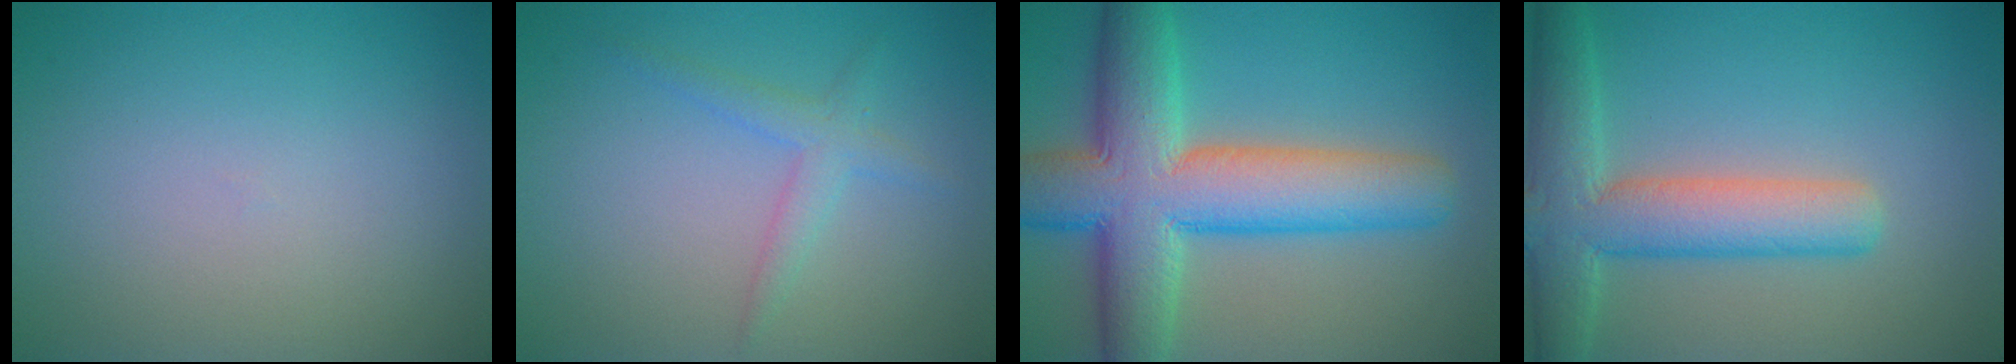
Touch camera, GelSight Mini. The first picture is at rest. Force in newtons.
{"total": 2.0, "press": 2.0, "slide": 0.0}
{"total": 11.7, "press": 11.7, "slide": 0.6}
{"total": 7.1, "press": 7.1, "slide": 0.4}